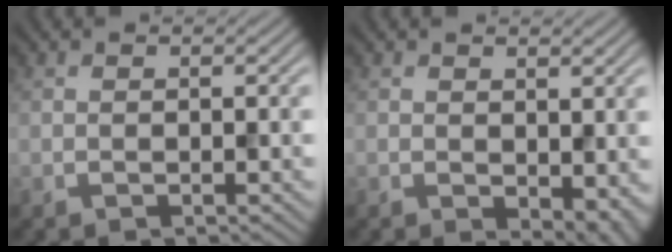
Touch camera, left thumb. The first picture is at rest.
{"total": 3.8, "force": [-0.4, 2.3, 3.0], "torque": [-0.042, -0.014, 0.000]}